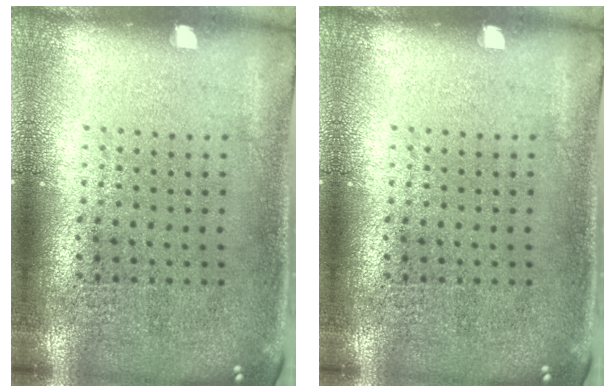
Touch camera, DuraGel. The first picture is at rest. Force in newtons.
{"total": 0.0}